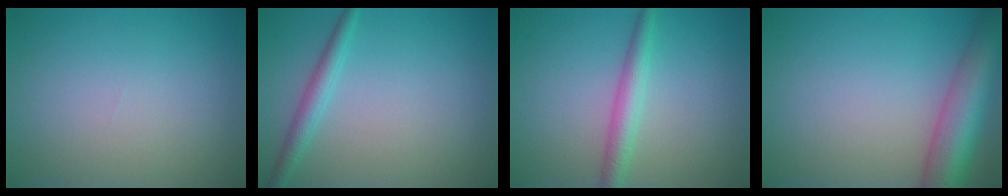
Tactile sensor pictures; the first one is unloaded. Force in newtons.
{"total": 2.1, "press": 2.1, "slide": 0.1}
{"total": 2.7, "press": 2.7, "slide": 0.0}
{"total": 7.6, "press": 7.6, "slide": 0.4}